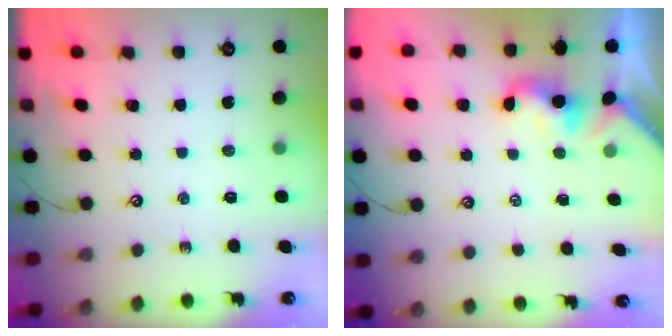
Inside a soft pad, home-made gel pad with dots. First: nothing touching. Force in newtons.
{"total": 2.0, "press": 2.0, "slide": 0.4}